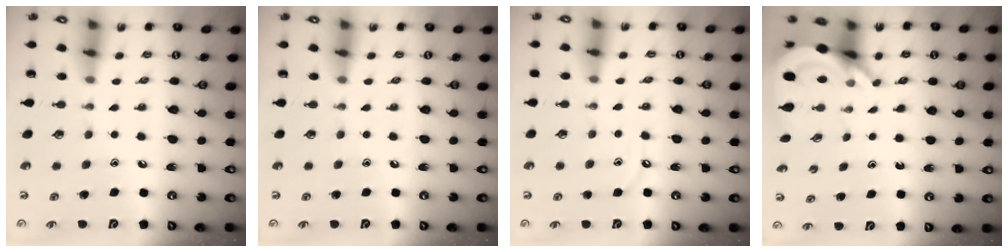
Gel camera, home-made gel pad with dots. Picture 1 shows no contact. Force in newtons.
{"total": 0.0}
{"total": 4.2, "press": 4.2, "slide": 0.6}
{"total": 5.9, "press": 5.9, "slide": 0.4}